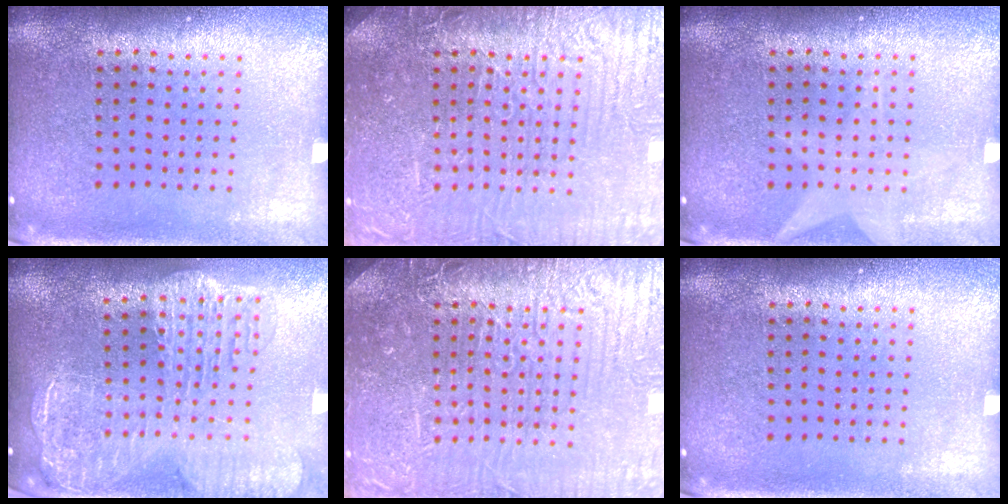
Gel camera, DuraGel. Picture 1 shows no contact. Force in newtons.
{"total": 7.3, "press": 7.3, "slide": 1.0}
{"total": 1.0, "press": 1.0, "slide": 0.1}
{"total": 2.9, "press": 2.4, "slide": 1.7}
{"total": 7.8, "press": 7.7, "slide": 1.0}
{"total": 0.0}